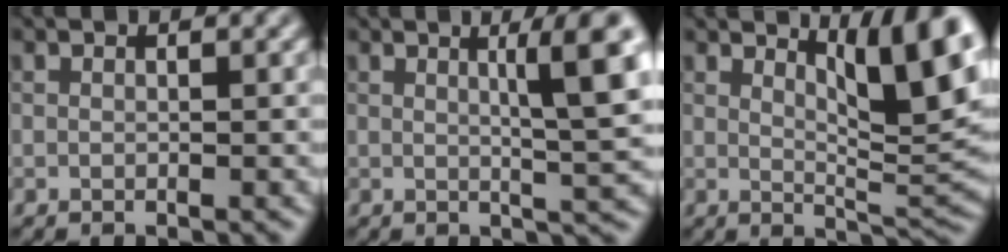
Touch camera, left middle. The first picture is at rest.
{"total": 6.5, "force": [1.7, 1.1, 6.2], "torque": [-0.076, 0.006, 0.026]}
{"total": 8.2, "force": [4.0, 2.1, 6.8], "torque": [-0.093, -0.002, 0.069]}